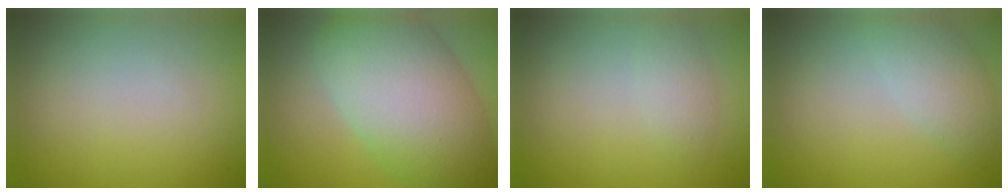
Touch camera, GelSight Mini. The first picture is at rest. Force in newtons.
{"total": 10.5, "press": 10.5, "slide": 0.7}
{"total": 1.5, "press": 1.5, "slide": 0.2}
{"total": 3.0, "press": 3.0, "slide": 0.1}